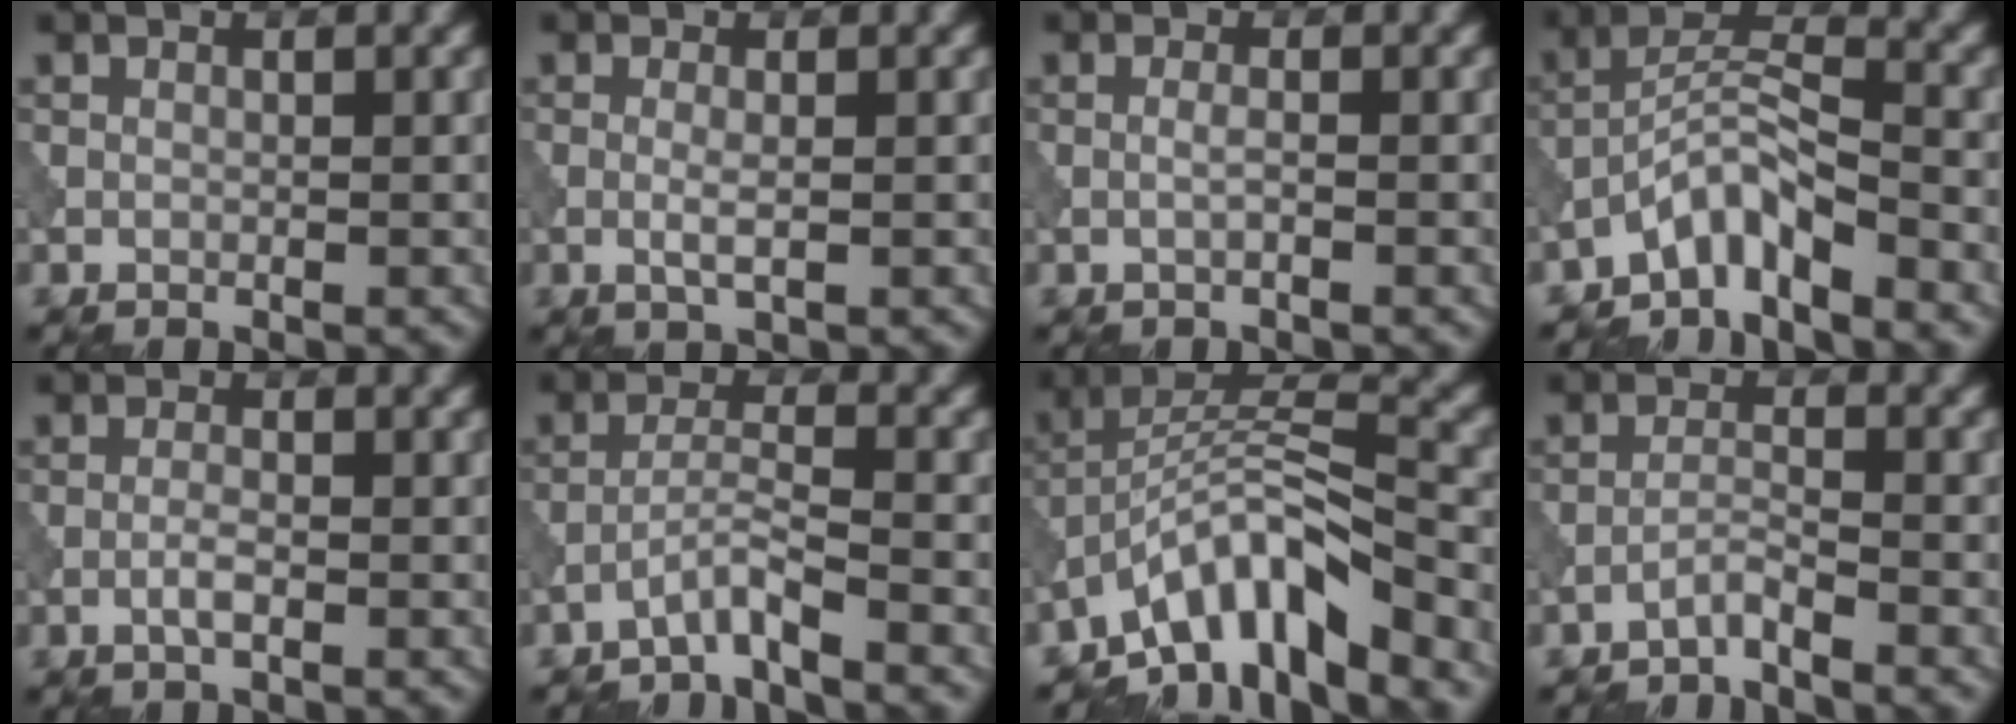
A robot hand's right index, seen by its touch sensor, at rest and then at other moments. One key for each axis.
{"total": 1.4, "fx": -0.2, "fy": 0.2, "fz": 1.4, "tx": -0.030, "ty": -0.002, "tz": -0.006}
{"total": 0.9, "fx": -0.2, "fy": 0.1, "fz": 0.9, "tx": -0.017, "ty": 0.001, "tz": -0.007}
{"total": 4.5, "fx": -3.5, "fy": 0.9, "fz": 2.6, "tx": -0.046, "ty": 0.011, "tz": -0.076}
{"total": 1.4, "fx": -0.6, "fy": 0.3, "fz": 1.3, "tx": -0.026, "ty": 0.002, "tz": -0.015}
{"total": 2.7, "fx": -2.2, "fy": -0.1, "fz": 1.6, "tx": -0.028, "ty": 0.011, "tz": -0.055}
{"total": 9.0, "fx": -6.3, "fy": 2.5, "fz": 6.0, "tx": -0.089, "ty": 0.011, "tz": -0.123}
{"total": 1.8, "fx": -1.7, "fy": 0.0, "fz": 0.8, "tx": -0.012, "ty": 0.006, "tz": -0.041}